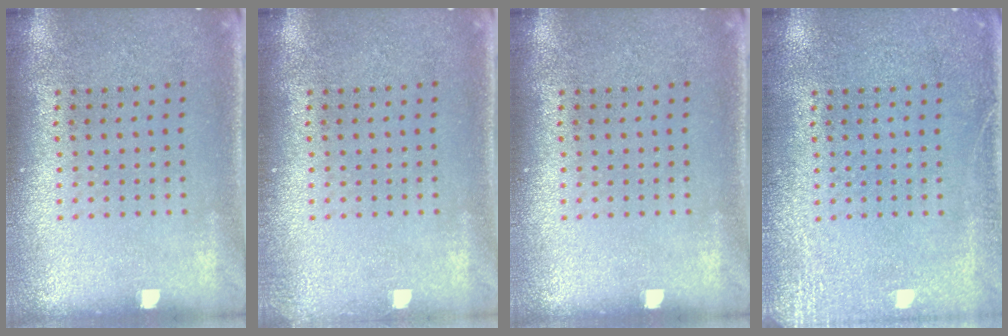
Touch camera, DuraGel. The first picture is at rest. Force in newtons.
{"total": 0.6, "press": 0.6, "slide": 0.1}
{"total": 0.0}
{"total": 2.5, "press": 2.4, "slide": 0.3}